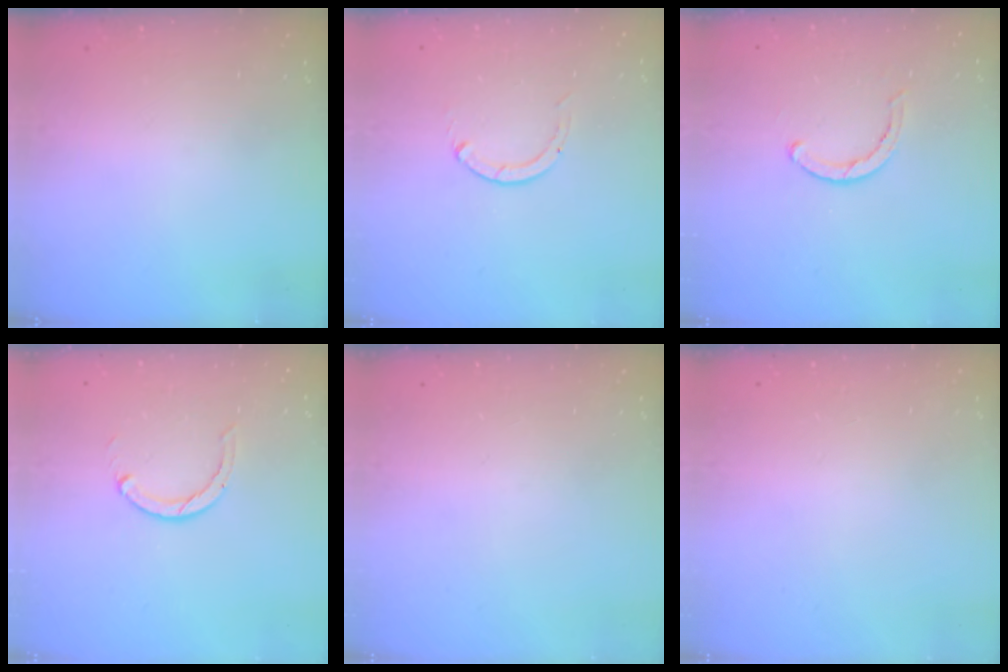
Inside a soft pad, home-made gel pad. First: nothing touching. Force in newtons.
{"total": 0.0}
{"total": 2.8, "press": 2.8, "slide": 0.2}
{"total": 2.0, "press": 2.0, "slide": 0.3}
{"total": 0.0}
{"total": 2.4, "press": 2.4, "slide": 0.2}